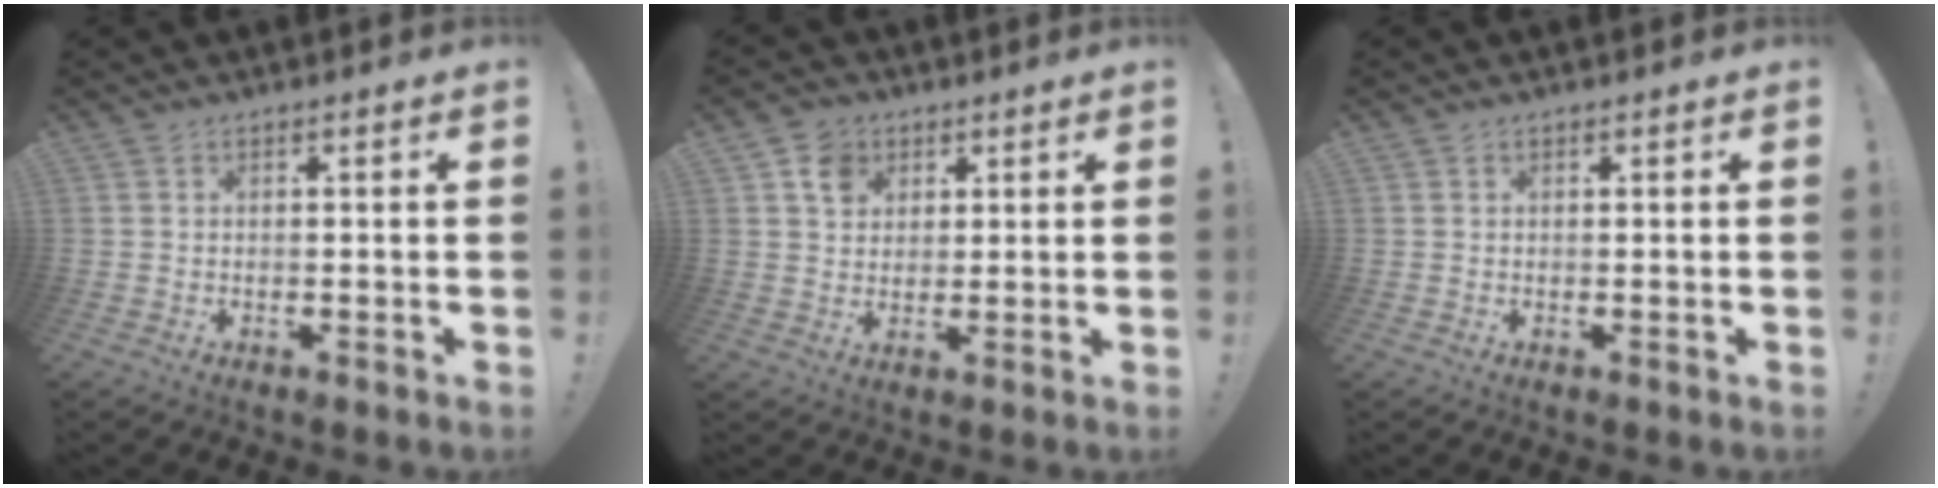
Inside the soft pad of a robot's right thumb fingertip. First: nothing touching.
{"total": 6.6, "force": [3.2, 5.4, 1.9], "torque": [-0.019, -0.014, 0.059]}
{"total": 0.0}